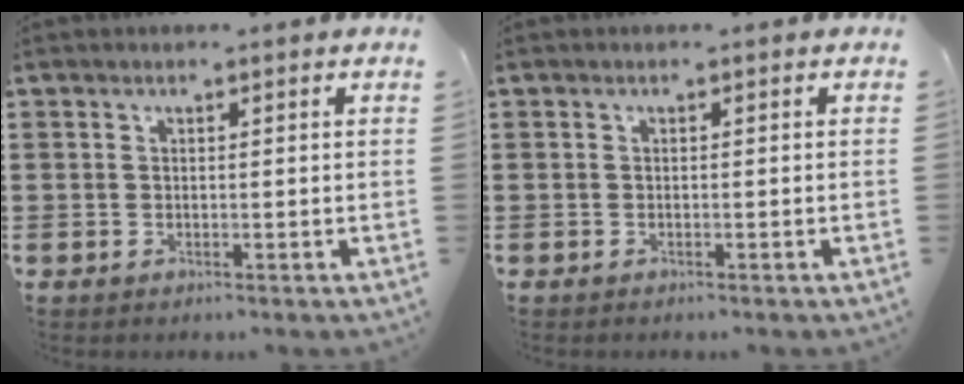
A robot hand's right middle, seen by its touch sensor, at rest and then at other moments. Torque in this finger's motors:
{"motor_torque": [-0.23, 0.17, -0.02, -0.01]}